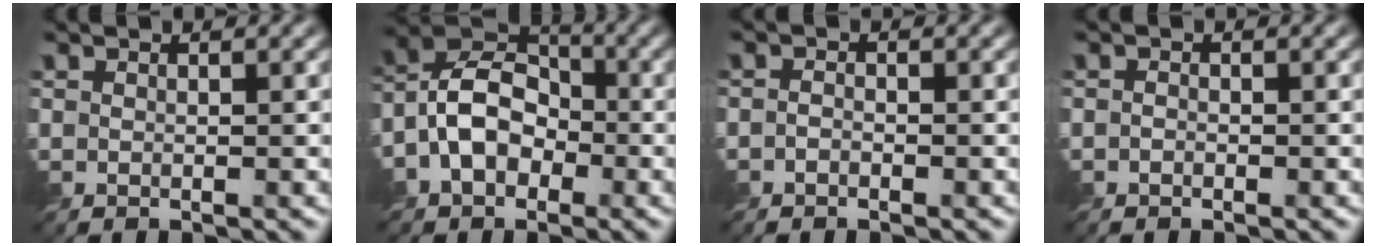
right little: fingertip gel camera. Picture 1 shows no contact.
{"total": 6.2, "force": [-2.0, 4.4, 3.9], "torque": [-0.066, 0.013, -0.043]}
{"total": 0.8, "force": [-0.6, 0.3, 0.4], "torque": [-0.012, 0.001, -0.015]}
{"total": 0.5, "force": [-0.4, 0.2, 0.3], "torque": [-0.006, 0.000, -0.008]}